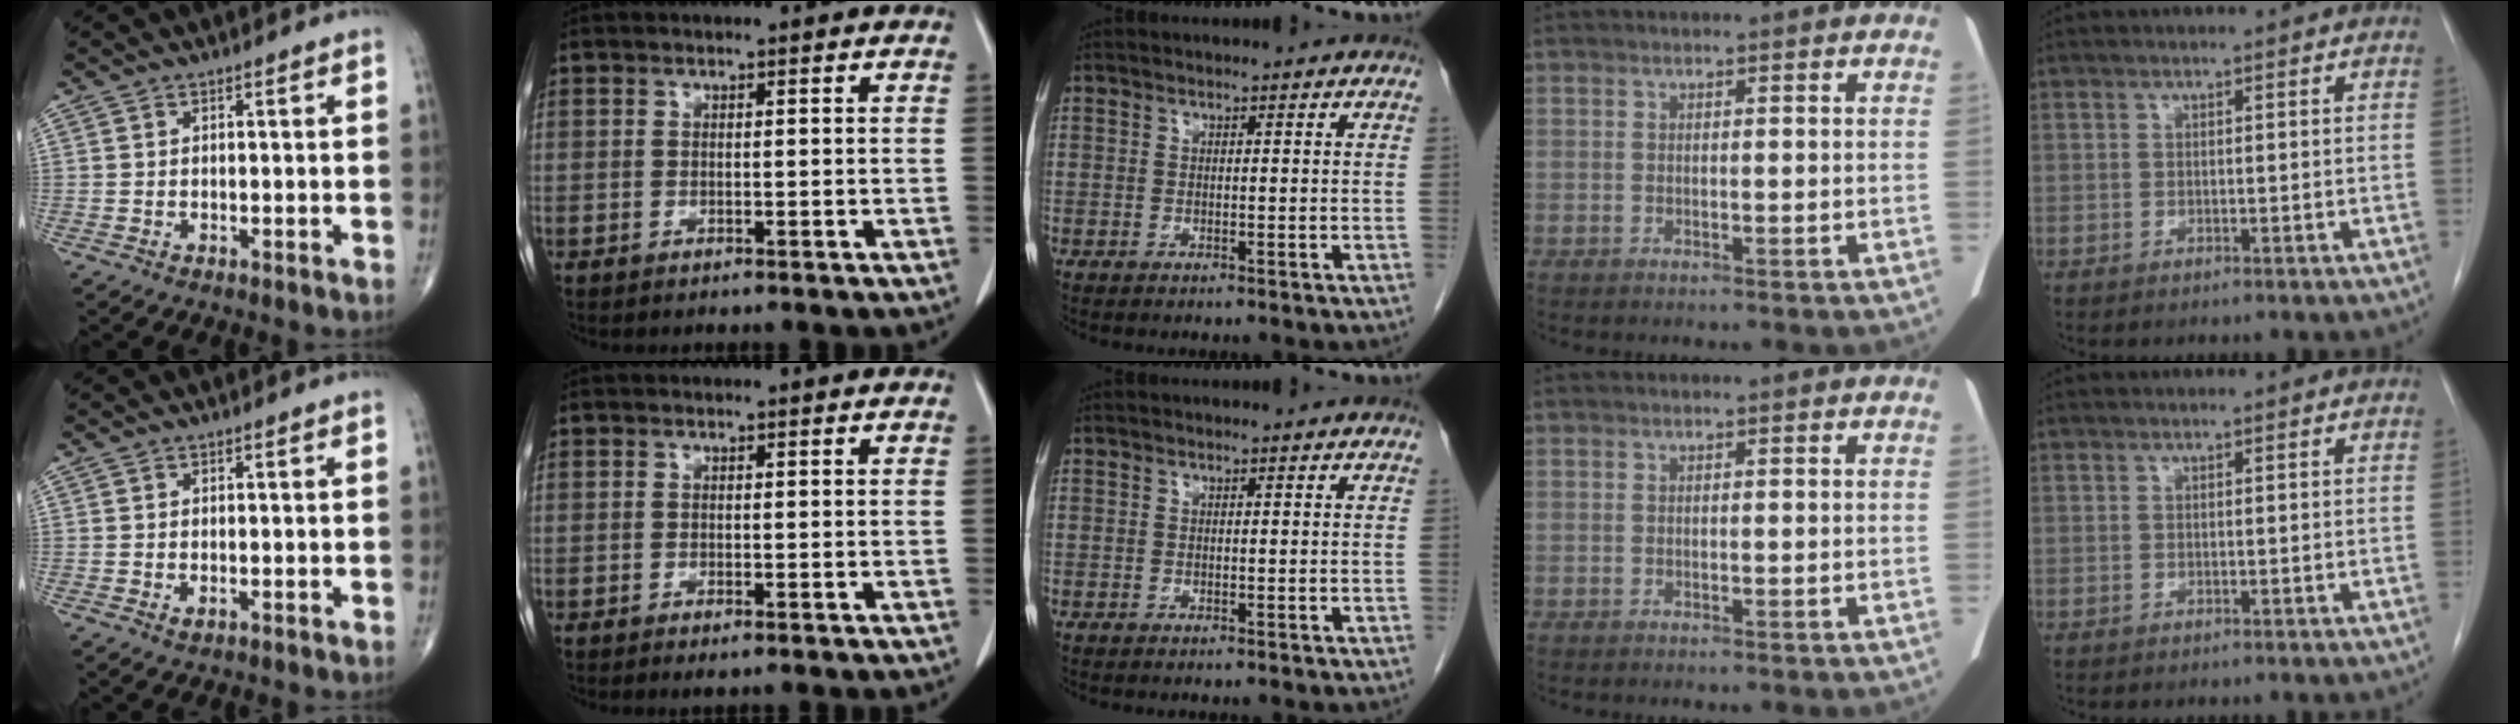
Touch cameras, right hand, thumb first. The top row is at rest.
{"thumb": {"total": 0.9, "force": [-0.1, 0.5, 0.7], "torque": [-0.012, -0.003, -0.001]}, "index": {"total": 0.8, "force": [-0.5, 0.0, 0.6], "torque": [-0.011, -0.003, -0.006]}}